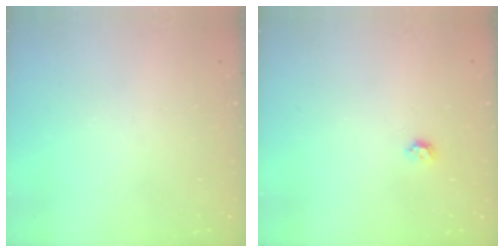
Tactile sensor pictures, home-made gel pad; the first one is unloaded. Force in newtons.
{"total": 3.9, "press": 3.8, "slide": 0.7}